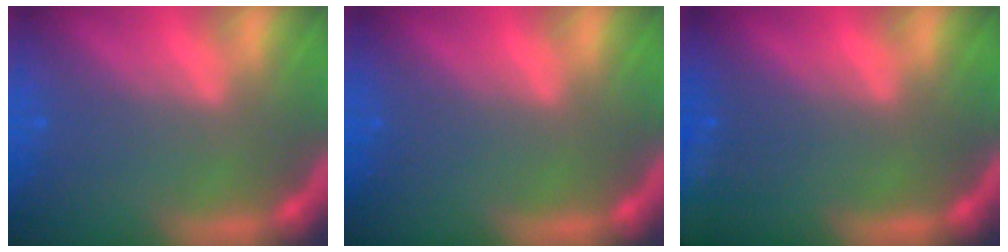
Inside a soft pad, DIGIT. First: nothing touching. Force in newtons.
{"total": 0.0}
{"total": 10.0}